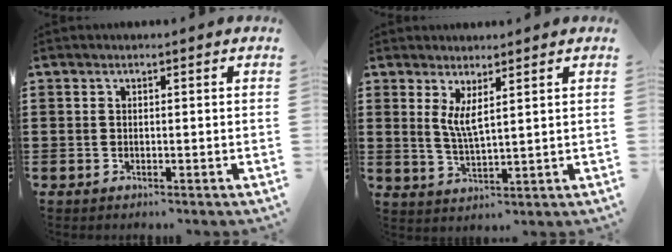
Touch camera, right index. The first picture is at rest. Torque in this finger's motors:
{"motor_torque": [0.03, -0.03, 0.08, 0.08]}